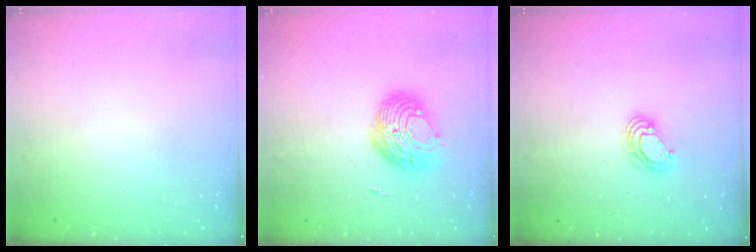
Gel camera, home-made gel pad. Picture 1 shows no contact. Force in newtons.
{"total": 10.4, "press": 10.4, "slide": 0.5}
{"total": 7.3, "press": 7.2, "slide": 1.1}